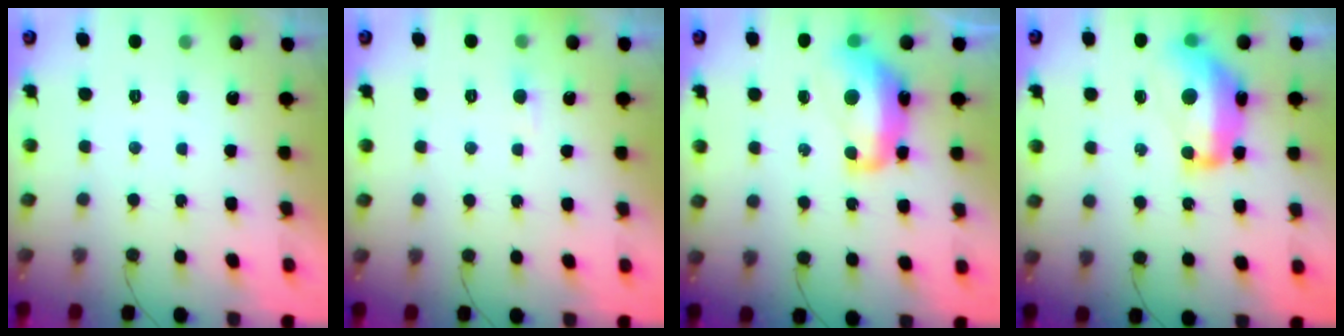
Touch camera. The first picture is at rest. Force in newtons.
{"total": 2.6, "press": 2.6, "slide": 0.2}
{"total": 13.4, "press": 13.4, "slide": 0.9}
{"total": 14.2, "press": 14.1, "slide": 1.7}